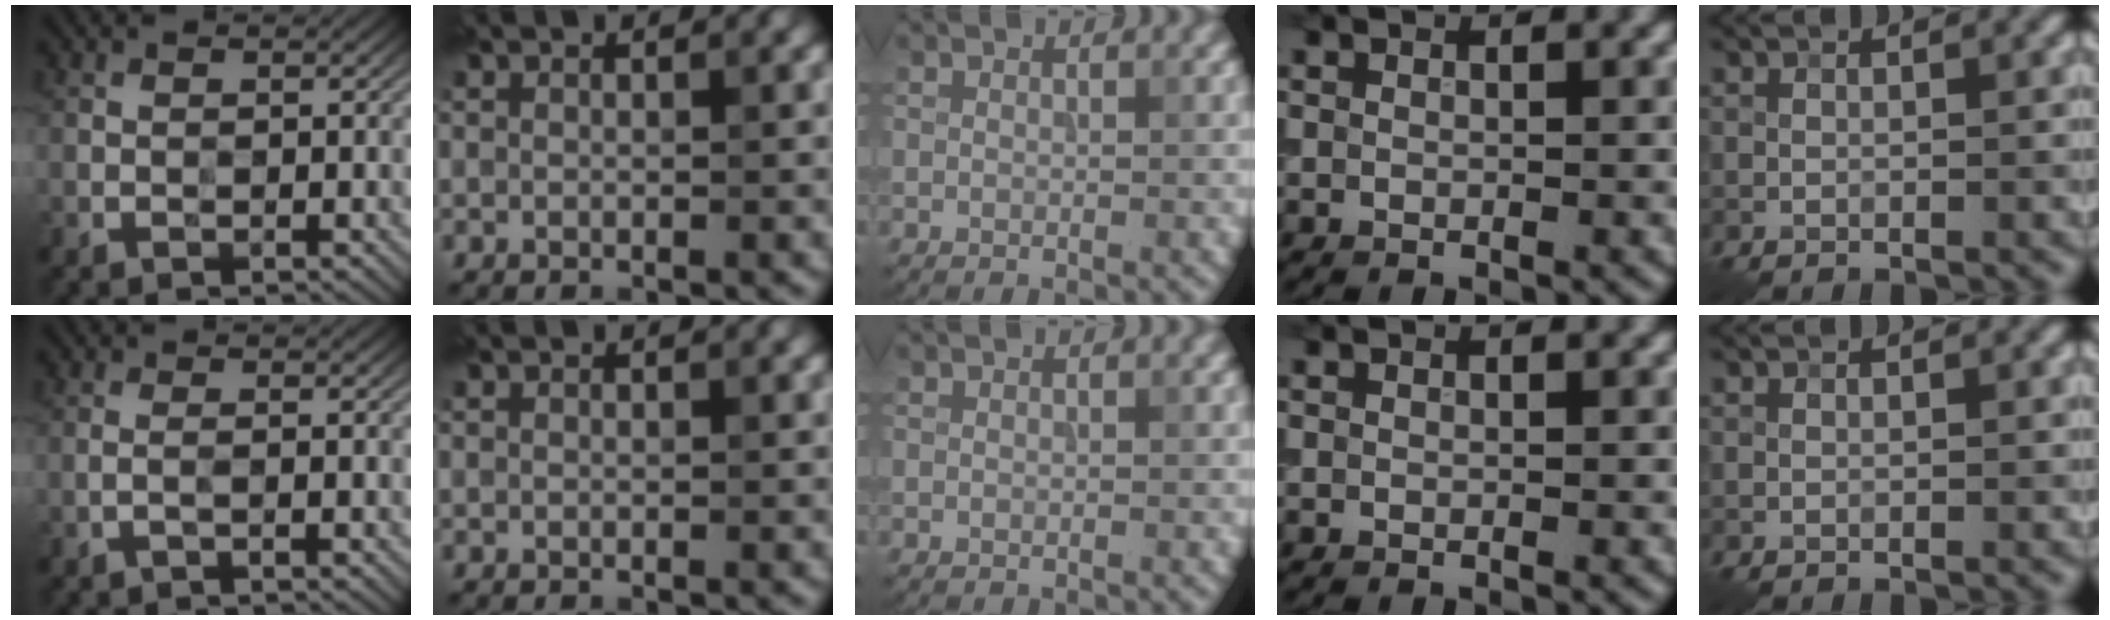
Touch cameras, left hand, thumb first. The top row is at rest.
{"thumb": {"total": 1.2, "force": [-0.4, 0.2, 1.1], "torque": [-0.020, 0.006, -0.012]}}